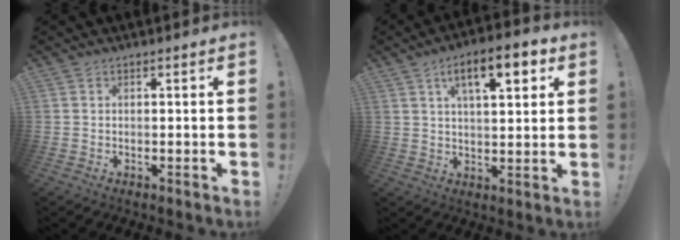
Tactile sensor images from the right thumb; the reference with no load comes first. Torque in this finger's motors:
{"motor_torque": [-0.66, 1.61, 0.47, 0.52, 0.06]}